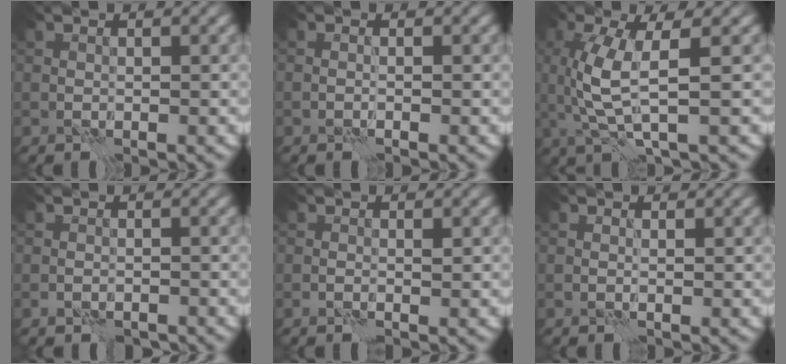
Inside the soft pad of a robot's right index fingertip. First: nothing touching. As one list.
[{"total": 0.5, "force": [-0.5, -0.3, 0.1], "torque": [-0.003, 0.005, -0.013]}, {"total": 4.5, "force": [1.0, 0.6, 4.3], "torque": [-0.107, 0.001, 0.023]}, {"total": 0.7, "force": [-0.6, 0.2, 0.3], "torque": [-0.003, -0.001, -0.010]}, {"total": 0.6, "force": [0.4, -0.3, 0.3], "torque": [0.001, 0.003, 0.007]}, {"total": 0.0}]